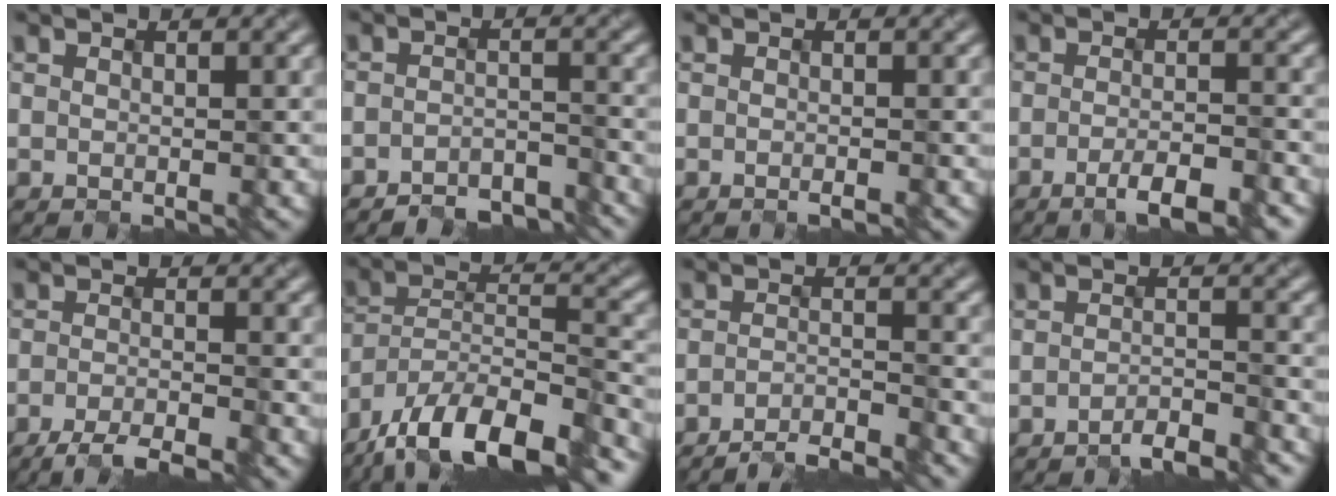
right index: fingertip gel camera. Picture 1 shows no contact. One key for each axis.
{"total": 3.5, "fx": -3.4, "fy": 0.4, "fz": 0.1, "tx": 0.000, "ty": 0.001, "tz": -0.054}
{"total": 0.9, "fx": -0.6, "fy": 0.1, "fz": 0.6, "tx": -0.007, "ty": 0.000, "tz": -0.013}
{"total": 3.8, "fx": -2.3, "fy": 0.8, "fz": 3.0, "tx": -0.046, "ty": -0.004, "tz": -0.040}
{"total": 3.9, "fx": -3.0, "fy": 0.6, "fz": 2.5, "tx": -0.037, "ty": -0.006, "tz": -0.059}
{"total": 13.6, "fx": -11.1, "fy": 3.8, "fz": 7.0, "tx": -0.123, "ty": 0.000, "tz": -0.182}
{"total": 3.9, "fx": -3.5, "fy": 0.4, "fz": 1.6, "tx": -0.016, "ty": 0.002, "tz": -0.066}
{"total": 2.7, "fx": -2.5, "fy": 0.3, "fz": 1.0, "tx": -0.013, "ty": 0.002, "tz": -0.051}